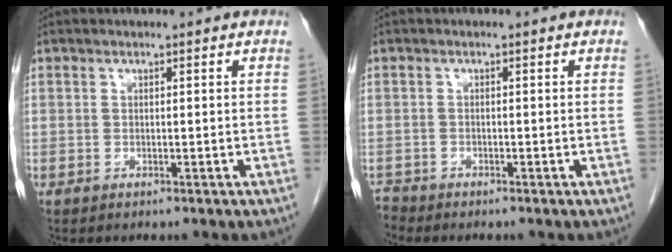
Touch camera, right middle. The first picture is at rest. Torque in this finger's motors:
{"motor_torque": [-0.02, -0.20, -0.08, -0.03]}